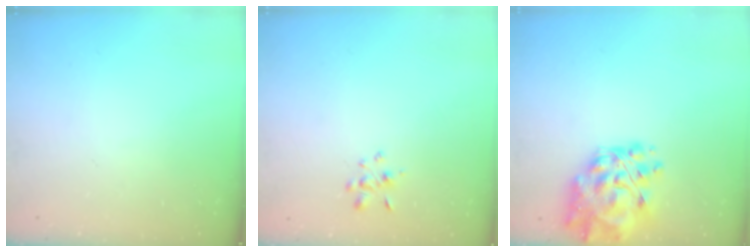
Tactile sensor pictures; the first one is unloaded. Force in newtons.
{"total": 2.3, "press": 2.2, "slide": 0.7}
{"total": 15.7, "press": 15.0, "slide": 4.9}